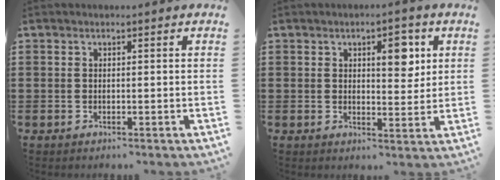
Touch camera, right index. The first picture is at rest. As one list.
[{"total": 5.3, "force": [2.1, 2.3, 4.3], "torque": [-0.051, -0.005, 0.025]}]